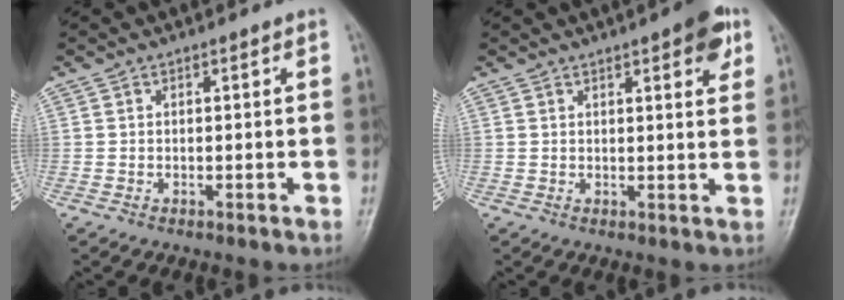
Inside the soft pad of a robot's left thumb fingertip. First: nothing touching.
{"total": 6.2, "force": [3.3, 1.9, 4.9], "torque": [-0.049, -0.010, 0.036]}